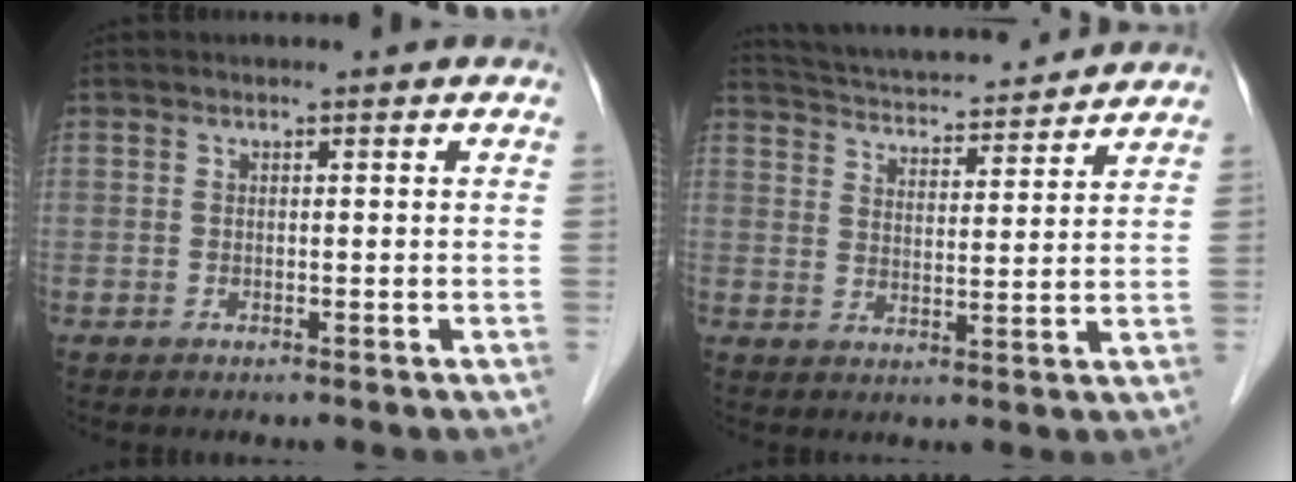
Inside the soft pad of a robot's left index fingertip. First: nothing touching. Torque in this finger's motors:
{"motor_torque": [-0.18, -0.43, 0.13, 0.02]}